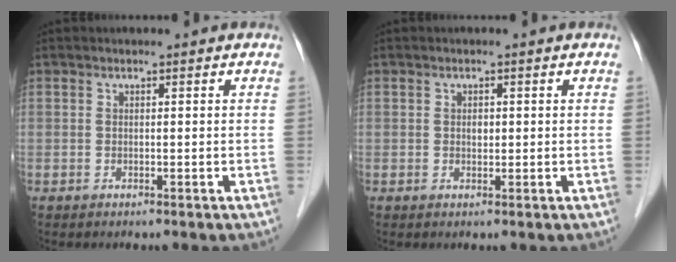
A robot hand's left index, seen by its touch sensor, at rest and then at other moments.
{"total": 1.1, "force": [0.2, 0.7, 0.7], "torque": [-0.012, 0.001, 0.002]}